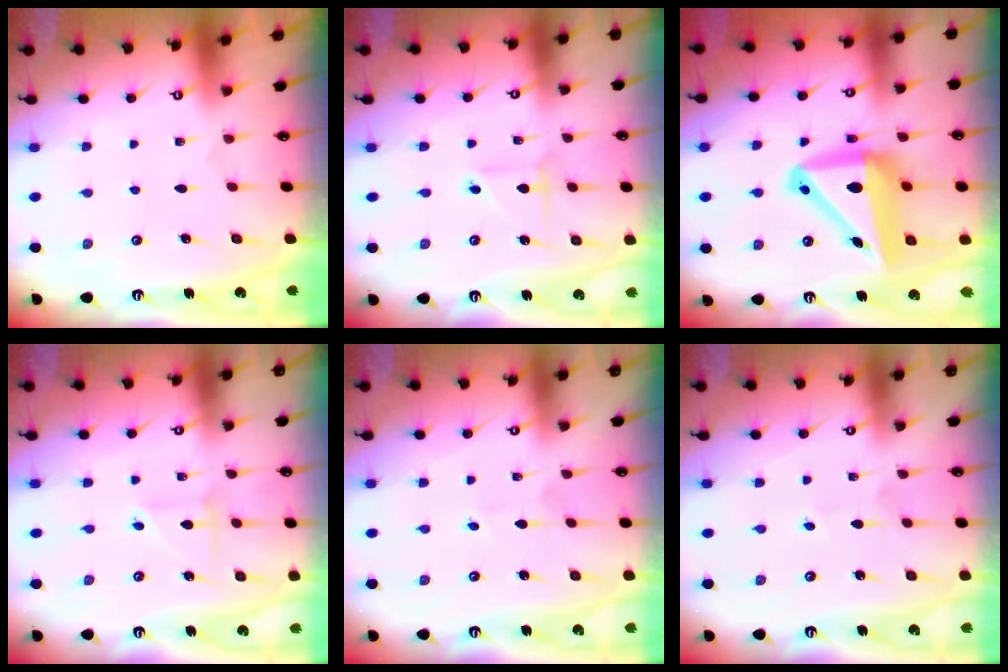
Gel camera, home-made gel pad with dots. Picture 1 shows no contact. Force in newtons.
{"total": 2.6, "press": 2.6, "slide": 0.0}
{"total": 15.2, "press": 14.9, "slide": 3.1}
{"total": 2.7, "press": 2.6, "slide": 0.3}
{"total": 2.5, "press": 2.5, "slide": 0.1}
{"total": 2.5, "press": 2.5, "slide": 0.1}